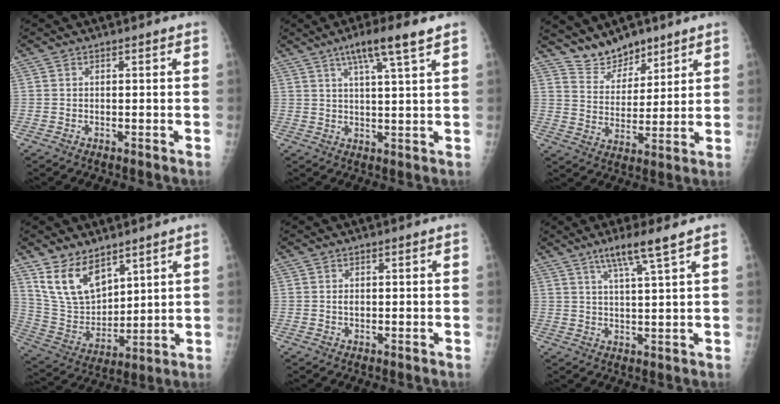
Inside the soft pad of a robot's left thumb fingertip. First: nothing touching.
{"total": 8.1, "force": [4.9, 0.2, 6.5], "torque": [-0.115, -0.014, 0.084]}
{"total": 7.9, "force": [6.8, 3.6, 1.8], "torque": [-0.003, -0.049, 0.132]}
{"total": 12.6, "force": [8.1, 6.9, 6.6], "torque": [-0.098, -0.047, 0.179]}
{"total": 0.8, "force": [0.2, 0.6, 0.5], "torque": [-0.006, 0.000, 0.003]}
{"total": 6.5, "force": [4.2, -0.5, 4.9], "torque": [-0.093, -0.020, 0.080]}